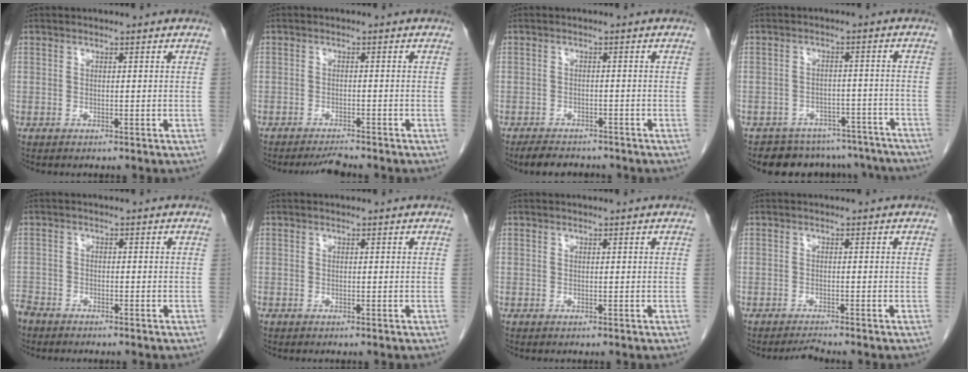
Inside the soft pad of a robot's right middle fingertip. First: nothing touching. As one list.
[{"total": 2.4, "force": [-2.3, -0.3, 0.5], "torque": [-0.016, -0.013, -0.036]}, {"total": 5.6, "force": [-4.8, 2.0, 1.9], "torque": [-0.035, -0.008, -0.067]}, {"total": 12.7, "force": [-11.5, 5.3, 1.3], "torque": [-0.006, 0.027, -0.126]}, {"total": 3.9, "force": [-3.5, 1.6, 0.7], "torque": [-0.017, -0.006, -0.069]}, {"total": 0.0}, {"total": 0.0}, {"total": 1.5, "force": [-1.3, -0.6, 0.0], "torque": [-0.009, -0.012, -0.021]}]